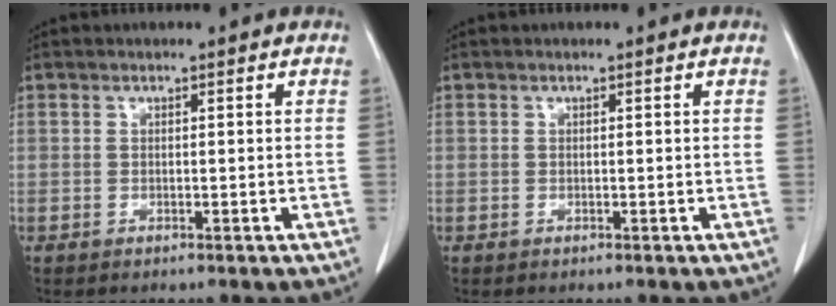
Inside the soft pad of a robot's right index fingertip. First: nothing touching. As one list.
[{"total": 0.0}]